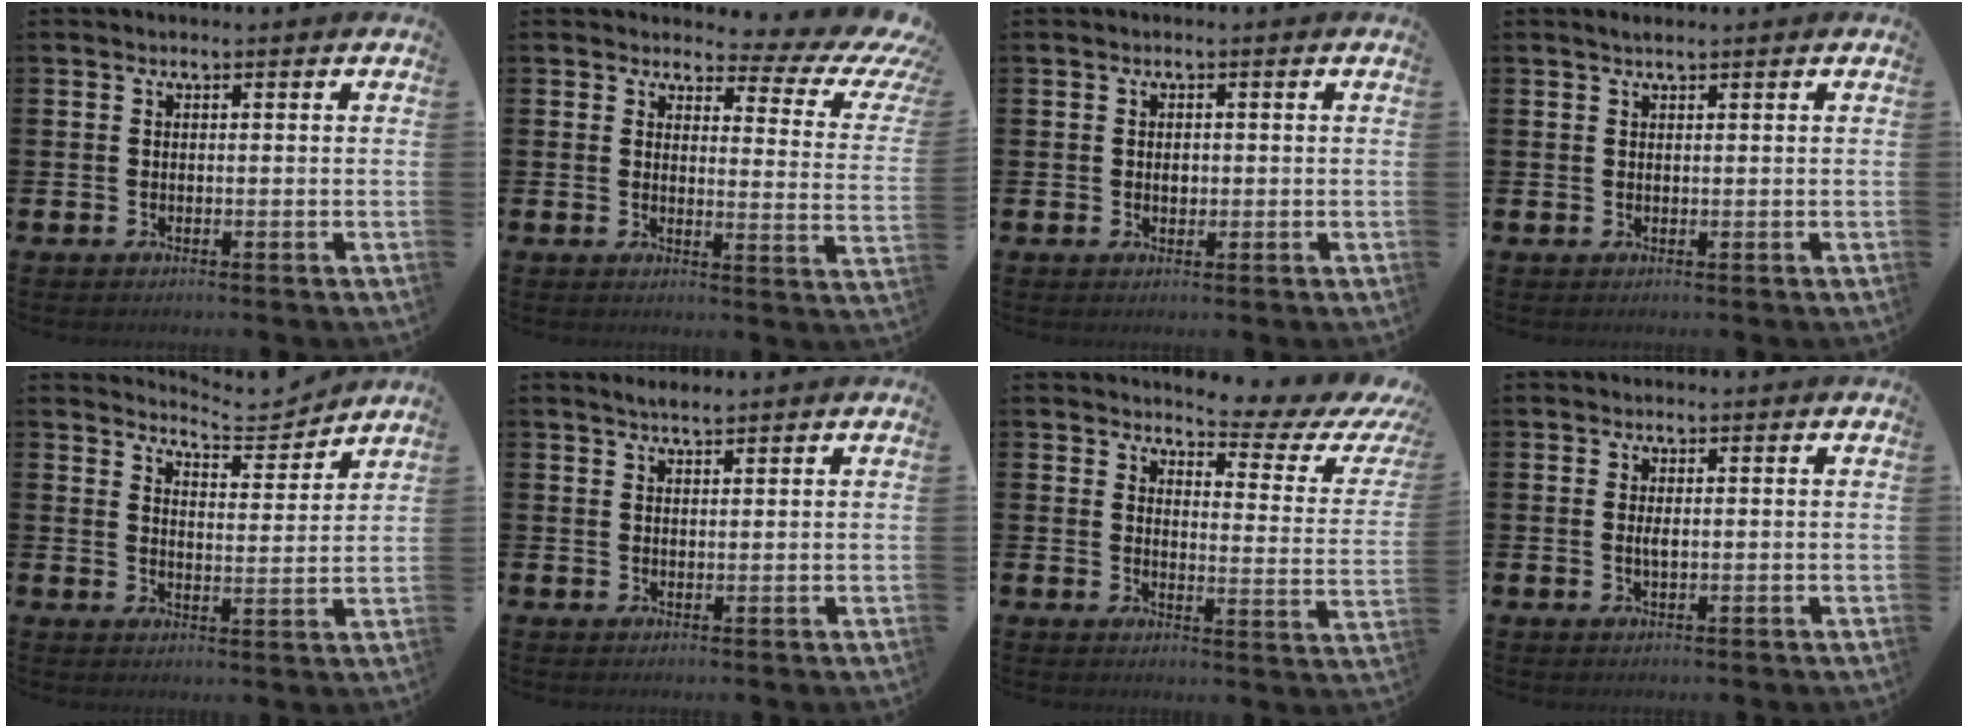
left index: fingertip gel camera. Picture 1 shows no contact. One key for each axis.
{"total": 3.7, "fx": 2.8, "fy": 1.7, "fz": 1.7, "tx": -0.017, "ty": -0.039, "tz": 0.033}
{"total": 1.0, "fx": 0.1, "fy": 0.8, "fz": 0.6, "tx": -0.005, "ty": 0.001, "tz": 0.000}
{"total": 0.9, "fx": 0.8, "fy": 0.1, "fz": 0.5, "tx": -0.001, "ty": -0.001, "tz": 0.012}
{"total": 5.5, "fx": 5.5, "fy": 0.4, "fz": 0.5, "tx": -0.015, "ty": -0.040, "tz": 0.096}
{"total": 2.1, "fx": 1.9, "fy": 0.4, "fz": 0.7, "tx": -0.008, "ty": -0.002, "tz": 0.032}
{"total": 3.9, "fx": 3.5, "fy": 1.0, "fz": 1.5, "tx": -0.024, "ty": -0.038, "tz": 0.047}
{"total": 1.2, "fx": 0.2, "fy": 0.4, "fz": 1.2, "tx": -0.023, "ty": 0.003, "tz": 0.001}